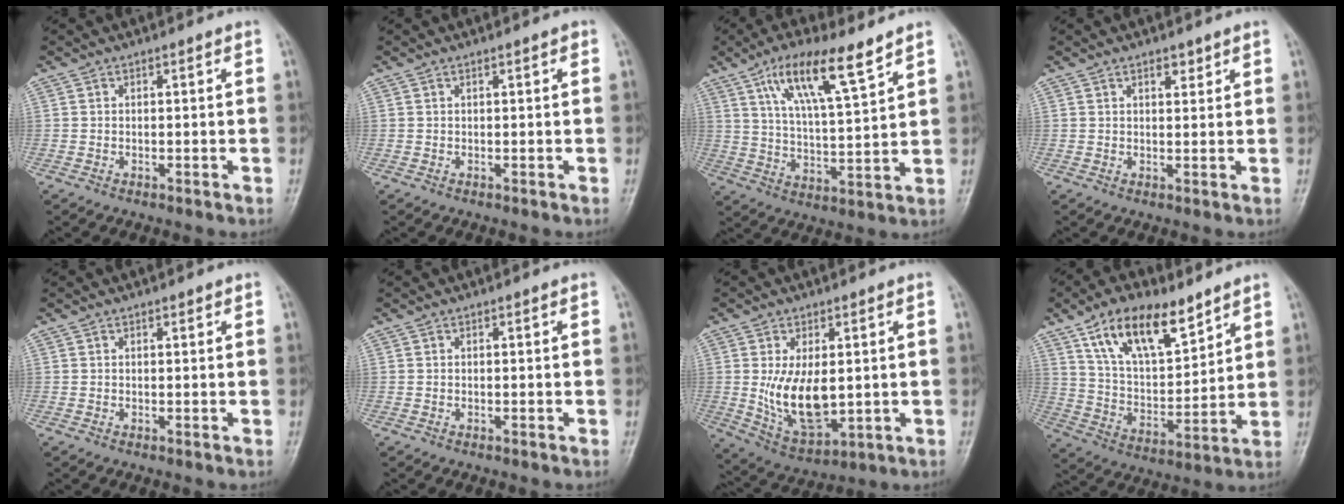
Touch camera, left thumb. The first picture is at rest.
{"total": 0.6, "force": [0.4, 0.2, 0.4], "torque": [-0.006, 0.000, 0.004]}
{"total": 13.5, "force": [8.3, 3.1, 10.2], "torque": [-0.170, -0.033, 0.152]}
{"total": 2.2, "force": [1.5, 1.0, 1.2], "torque": [-0.008, -0.009, 0.023]}
{"total": 0.7, "force": [0.6, 0.3, 0.3], "torque": [-0.004, -0.004, 0.007]}
{"total": 0.0}
{"total": 11.5, "force": [0.6, 6.2, 9.6], "torque": [-0.158, -0.021, 0.030]}
{"total": 16.6, "force": [10.5, 7.3, 10.6], "torque": [-0.149, -0.048, 0.195]}